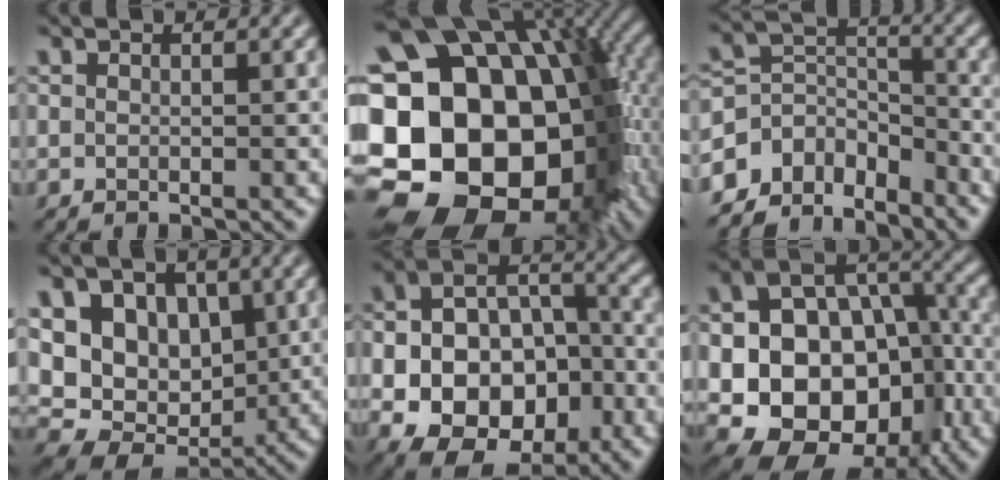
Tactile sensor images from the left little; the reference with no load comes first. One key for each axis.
{"total": 22.9, "fx": -4.0, "fy": 17.2, "fz": 14.6, "tx": -0.276, "ty": -0.047, "tz": -0.080}
{"total": 6.1, "fx": -5.0, "fy": 3.1, "fz": 1.6, "tx": -0.019, "ty": 0.003, "tz": -0.097}
{"total": 12.6, "fx": 3.0, "fy": 9.2, "fz": 8.1, "tx": -0.123, "ty": 0.022, "tz": 0.048}
{"total": 14.4, "fx": -5.3, "fy": 9.9, "fz": 9.1, "tx": -0.144, "ty": -0.018, "tz": -0.083}
{"total": 19.0, "fx": -4.1, "fy": 15.0, "fz": 10.9, "tx": -0.157, "ty": -0.019, "tz": -0.072}